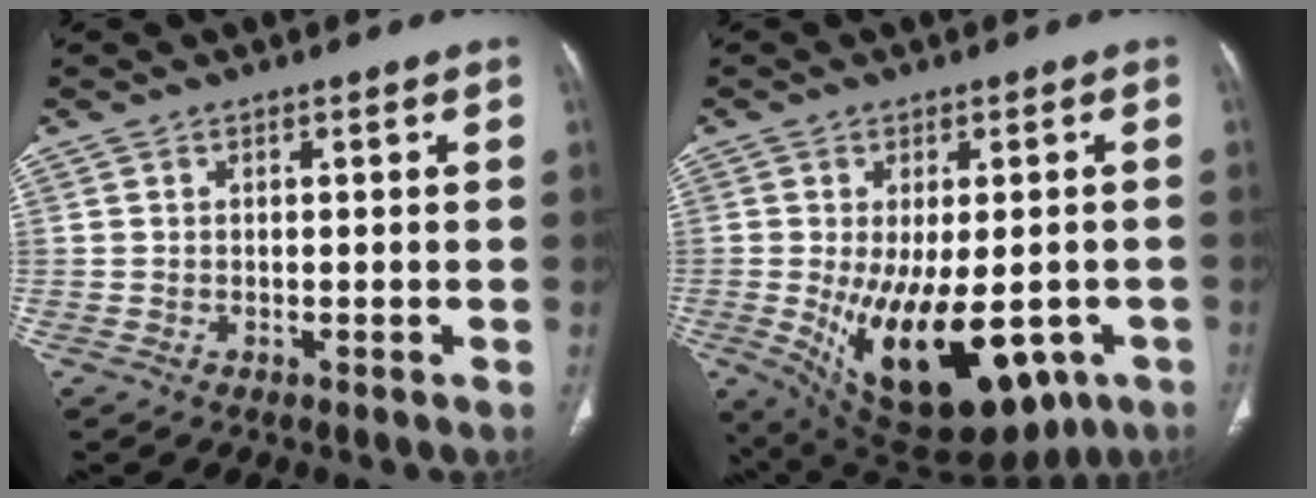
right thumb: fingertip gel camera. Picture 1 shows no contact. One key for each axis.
{"total": 21.6, "fx": -7.1, "fy": 11.0, "fz": 17.2, "tx": -0.244, "ty": -0.021, "tz": -0.077}